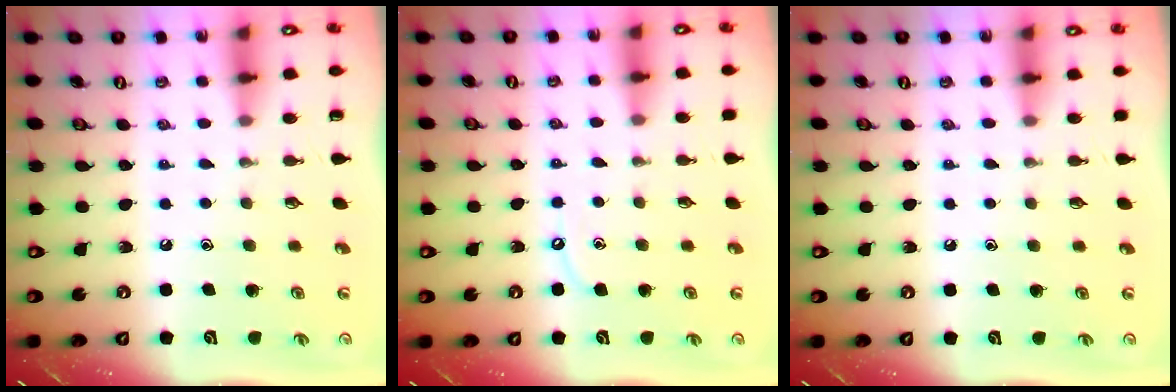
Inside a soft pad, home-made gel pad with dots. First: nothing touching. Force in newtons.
{"total": 3.6, "press": 3.6, "slide": 0.5}
{"total": 2.4, "press": 2.4, "slide": 0.4}